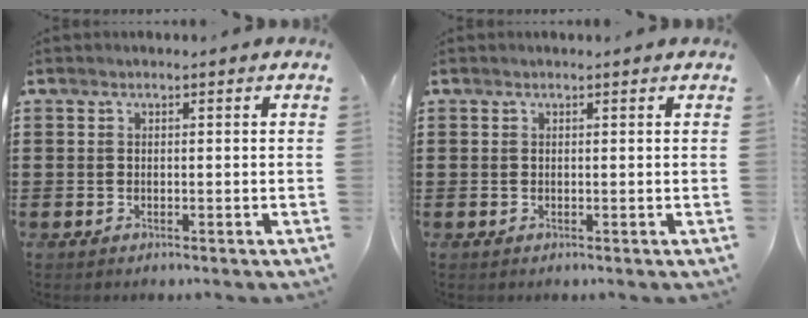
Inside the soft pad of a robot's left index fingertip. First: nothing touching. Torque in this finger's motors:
{"motor_torque": [0.12, -0.01, -0.02, -0.01]}